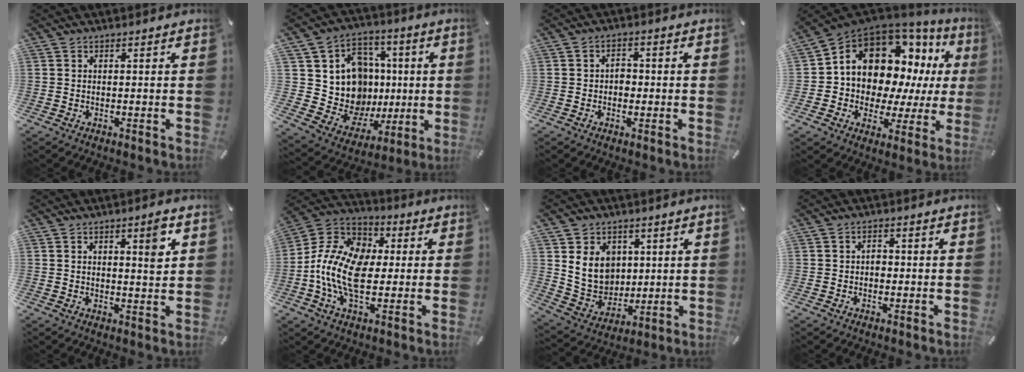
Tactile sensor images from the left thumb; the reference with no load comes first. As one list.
[{"total": 15.7, "force": [0.8, 14.5, 6.0], "torque": [-0.097, -0.015, 0.047]}, {"total": 2.8, "force": [-0.5, 2.1, 1.9], "torque": [-0.027, 0.003, -0.013]}, {"total": 13.3, "force": [6.0, 9.7, 6.8], "torque": [-0.118, -0.062, 0.113]}, {"total": 5.9, "force": [2.3, 1.8, 5.1], "torque": [-0.065, -0.011, 0.029]}, {"total": 14.7, "force": [-2.1, 9.7, 10.8], "torque": [-0.245, 0.014, -0.037]}, {"total": 10.9, "force": [3.4, 9.6, 3.8], "torque": [-0.077, -0.019, 0.070]}, {"total": 2.2, "force": [-0.3, 1.6, 1.5], "torque": [-0.022, 0.001, -0.008]}]